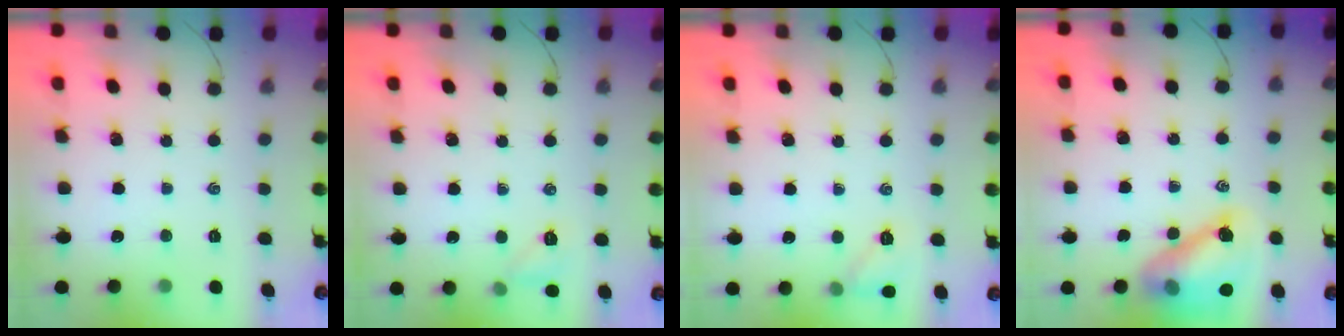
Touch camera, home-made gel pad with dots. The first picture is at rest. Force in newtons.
{"total": 6.2, "press": 6.0, "slide": 1.3}
{"total": 8.0, "press": 7.8, "slide": 1.7}
{"total": 12.3, "press": 11.8, "slide": 3.5}